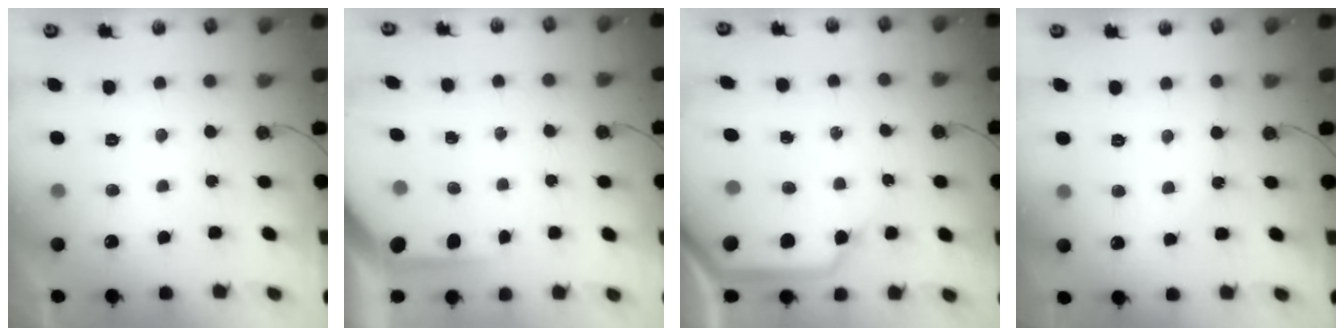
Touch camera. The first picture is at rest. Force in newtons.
{"total": 4.0, "press": 3.9, "slide": 0.2}
{"total": 11.9, "press": 11.8, "slide": 1.9}
{"total": 2.6, "press": 2.6, "slide": 0.3}